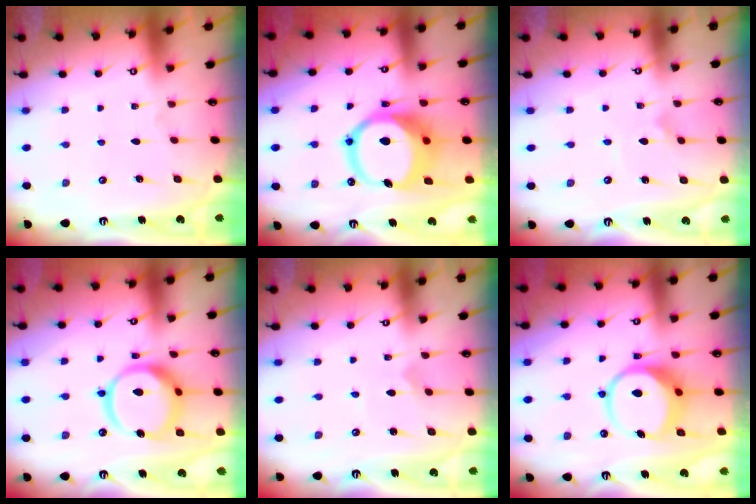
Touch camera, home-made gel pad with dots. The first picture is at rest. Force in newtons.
{"total": 14.6, "press": 14.5, "slide": 2.0}
{"total": 1.3, "press": 1.3, "slide": 0.2}
{"total": 16.7, "press": 16.6, "slide": 1.9}
{"total": 2.1, "press": 2.1, "slide": 0.3}
{"total": 8.7, "press": 8.6, "slide": 1.1}